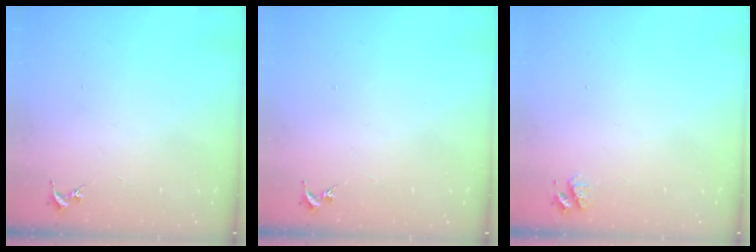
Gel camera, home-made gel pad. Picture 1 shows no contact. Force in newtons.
{"total": 0.0}
{"total": 4.7, "press": 4.7, "slide": 0.7}